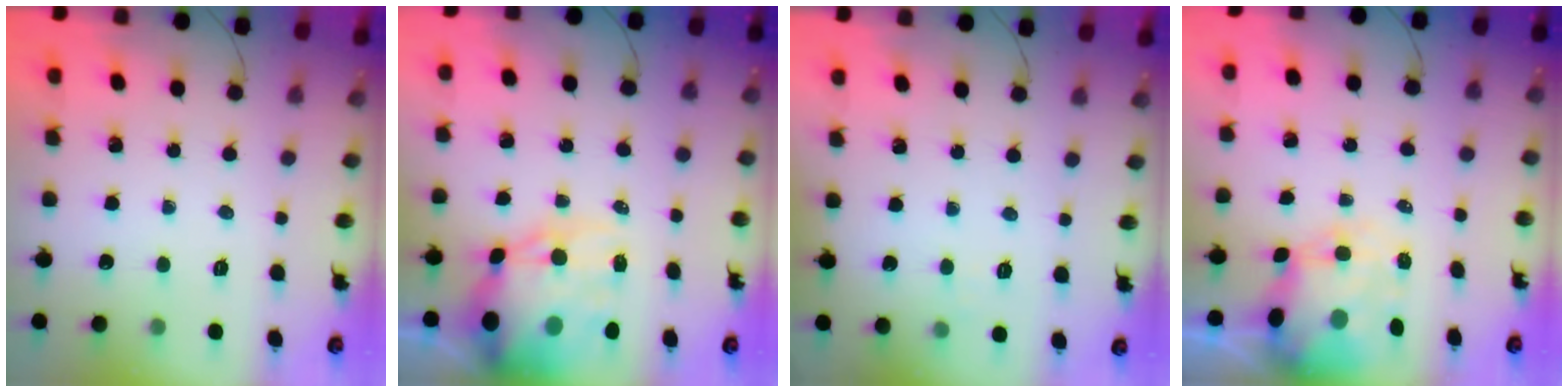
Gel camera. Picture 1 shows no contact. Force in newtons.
{"total": 17.6, "press": 17.1, "slide": 4.1}
{"total": 3.6, "press": 3.5, "slide": 1.1}
{"total": 7.2, "press": 6.8, "slide": 2.4}